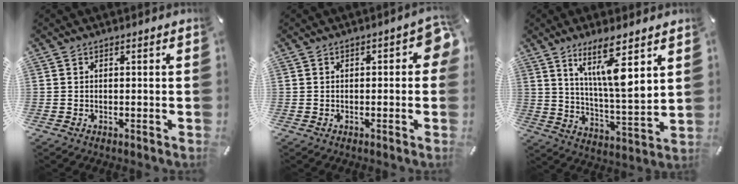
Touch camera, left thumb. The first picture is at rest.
{"total": 4.6, "force": [-0.1, 2.2, 4.0], "torque": [-0.049, 0.005, -0.006]}
{"total": 13.7, "force": [7.7, 3.3, 10.8], "torque": [-0.194, -0.034, 0.129]}